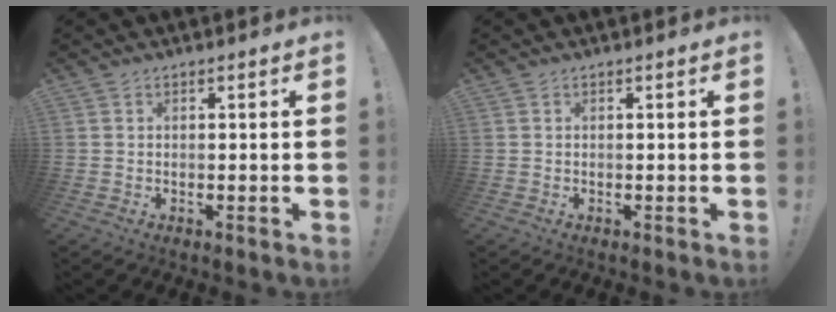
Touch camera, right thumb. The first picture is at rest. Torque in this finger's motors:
{"motor_torque": [-0.02, 0.02, 0.11, -0.06, 0.00]}